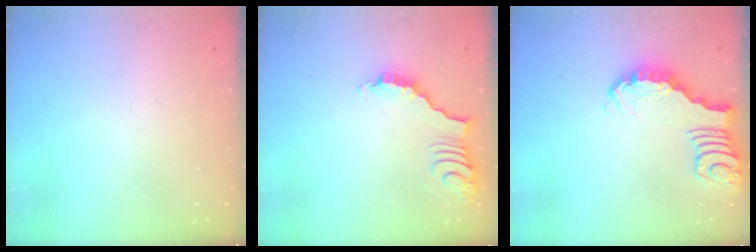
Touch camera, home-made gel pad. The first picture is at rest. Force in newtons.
{"total": 2.5, "press": 2.5, "slide": 0.3}
{"total": 2.7, "press": 2.7, "slide": 0.4}